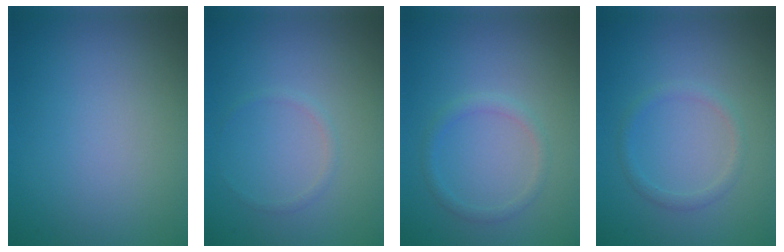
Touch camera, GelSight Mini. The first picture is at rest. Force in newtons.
{"total": 0.7, "press": 0.7, "slide": 0.1}
{"total": 1.3, "press": 1.3, "slide": 0.1}
{"total": 1.2, "press": 1.2, "slide": 0.1}